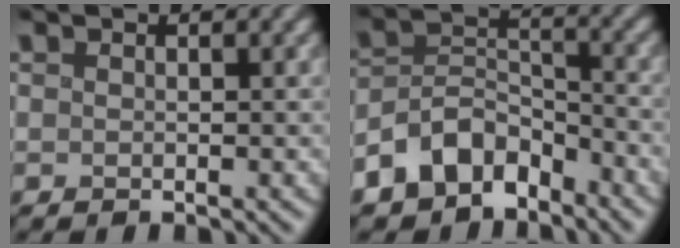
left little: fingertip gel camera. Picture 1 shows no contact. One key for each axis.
{"total": 6.1, "fx": -4.6, "fy": 3.2, "fz": 2.4, "tx": -0.038, "ty": 0.003, "tz": -0.094}